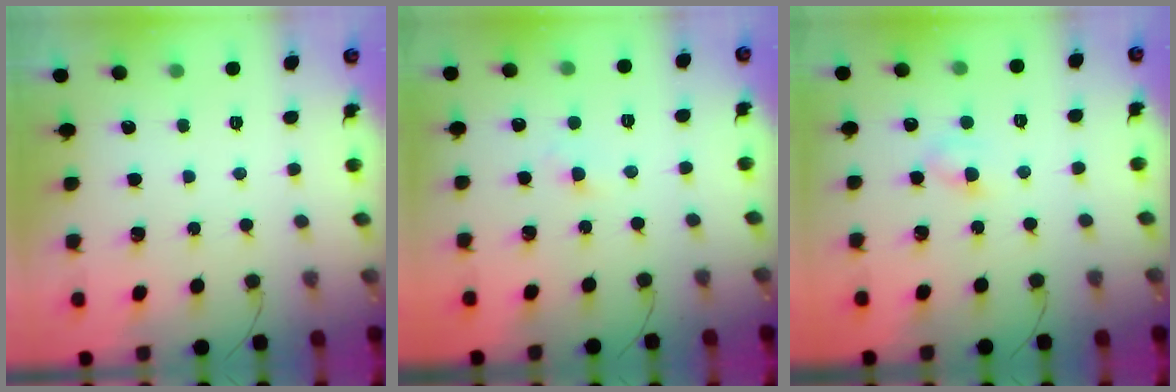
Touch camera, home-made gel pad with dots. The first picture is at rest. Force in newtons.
{"total": 1.9, "press": 1.6, "slide": 1.0}
{"total": 3.2, "press": 3.0, "slide": 1.1}